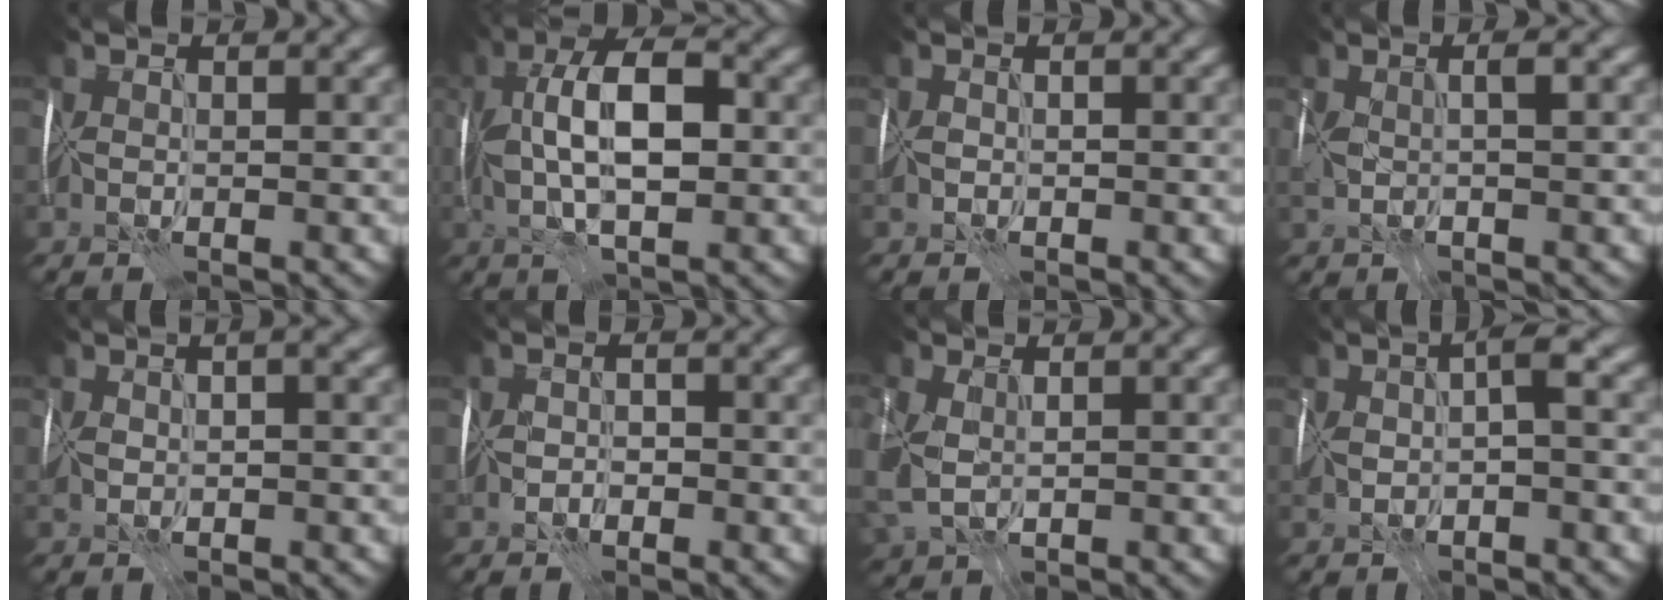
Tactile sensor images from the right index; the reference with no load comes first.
{"total": 8.1, "force": [0.5, 3.4, 7.3], "torque": [-0.126, 0.018, 0.000]}
{"total": 1.0, "force": [-0.6, 0.8, 0.3], "torque": [-0.008, -0.002, -0.016]}
{"total": 3.3, "force": [0.2, 1.1, 3.1], "torque": [-0.066, 0.006, 0.000]}
{"total": 3.2, "force": [0.7, 1.4, 2.8], "torque": [-0.047, 0.009, 0.012]}
{"total": 1.2, "force": [-0.8, 0.7, 0.6], "torque": [-0.009, 0.008, -0.018]}
{"total": 5.9, "force": [-1.1, 4.0, 4.2], "torque": [-0.106, -0.018, -0.016]}
{"total": 4.1, "force": [-0.6, 1.4, 3.7], "torque": [-0.073, 0.012, -0.020]}